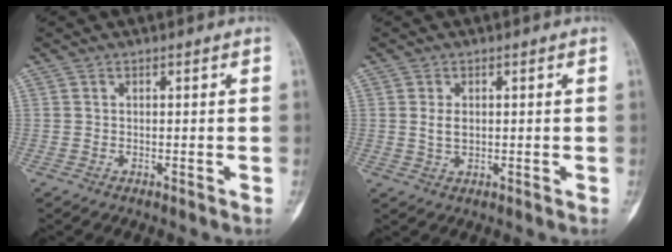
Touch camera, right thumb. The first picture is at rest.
{"total": 2.8, "force": [0.4, 1.7, 2.1], "torque": [-0.037, -0.004, 0.012]}